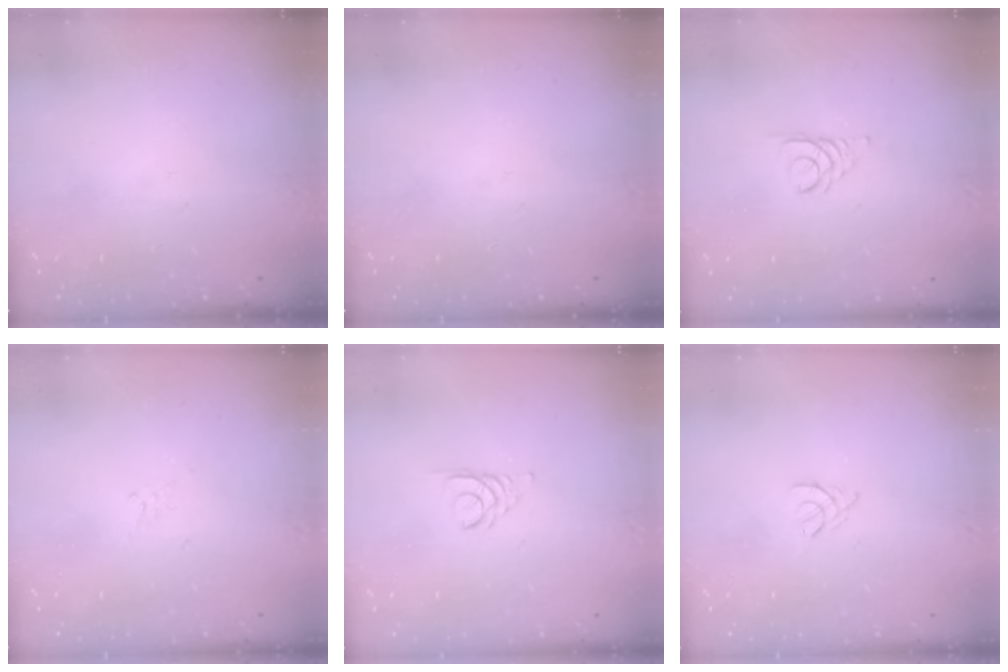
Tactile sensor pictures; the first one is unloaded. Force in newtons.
{"total": 0.0}
{"total": 2.6, "press": 2.6, "slide": 0.2}
{"total": 2.1, "press": 2.0, "slide": 0.6}
{"total": 2.6, "press": 2.6, "slide": 0.2}
{"total": 2.0, "press": 1.9, "slide": 0.5}